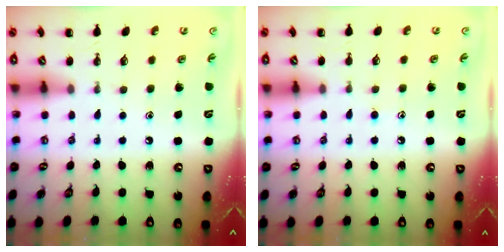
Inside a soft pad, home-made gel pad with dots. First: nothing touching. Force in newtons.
{"total": 6.2, "press": 5.9, "slide": 2.1}